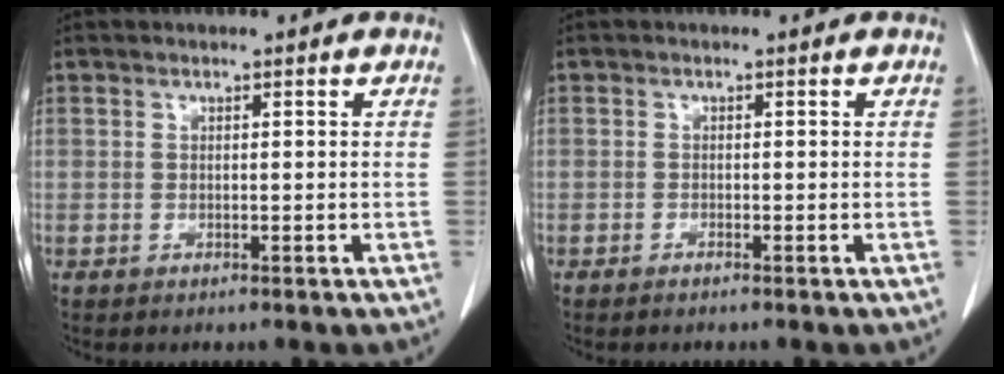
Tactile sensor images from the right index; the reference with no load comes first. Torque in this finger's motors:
{"motor_torque": [0.05, -0.13, -0.03, 0.01]}